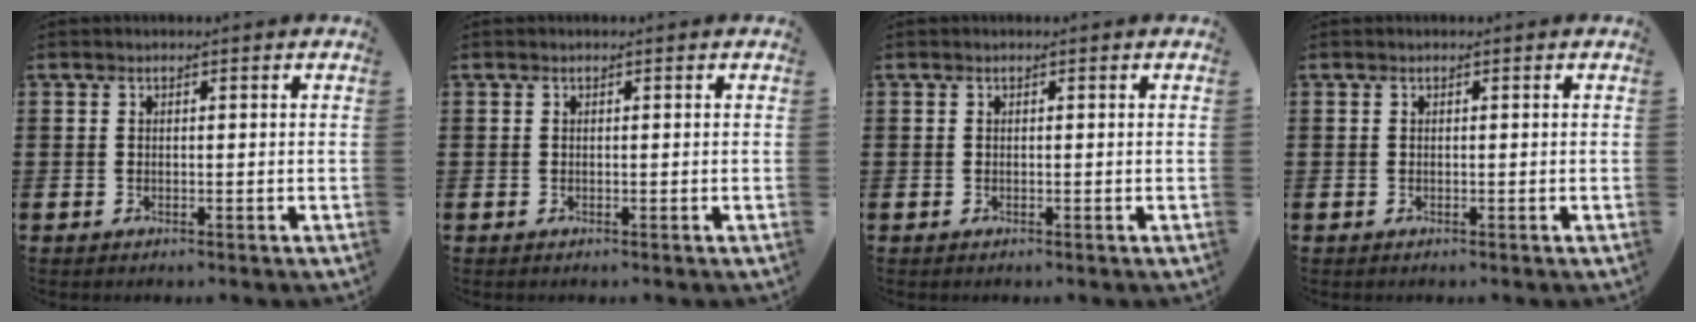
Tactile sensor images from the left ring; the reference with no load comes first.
{"total": 0.0}
{"total": 0.0}
{"total": 0.0}